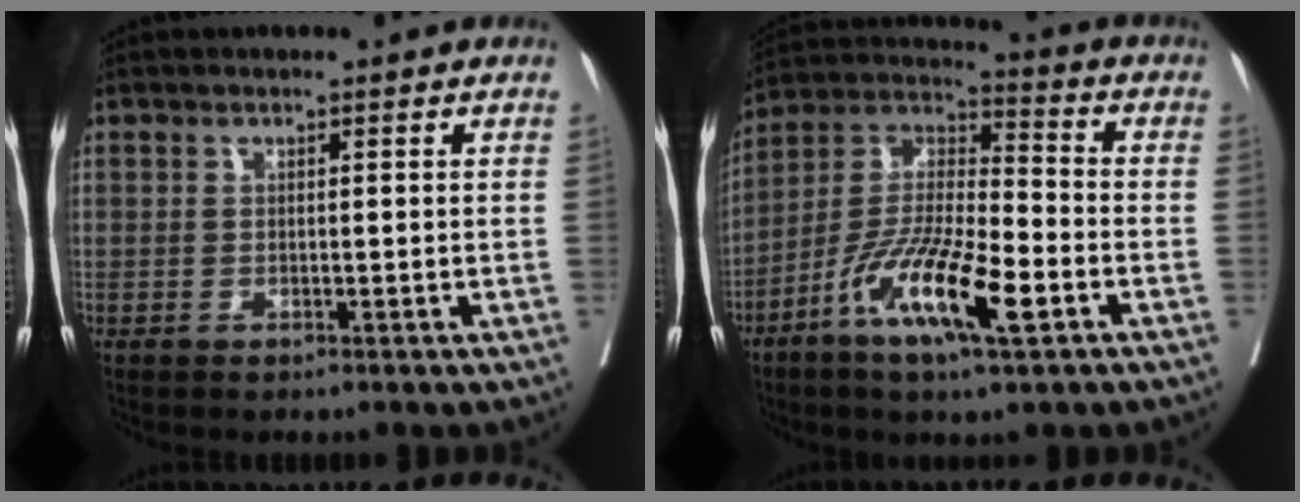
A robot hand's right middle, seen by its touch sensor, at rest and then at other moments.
{"total": 14.8, "force": [-6.6, 2.6, 12.9], "torque": [-0.255, -0.014, -0.124]}